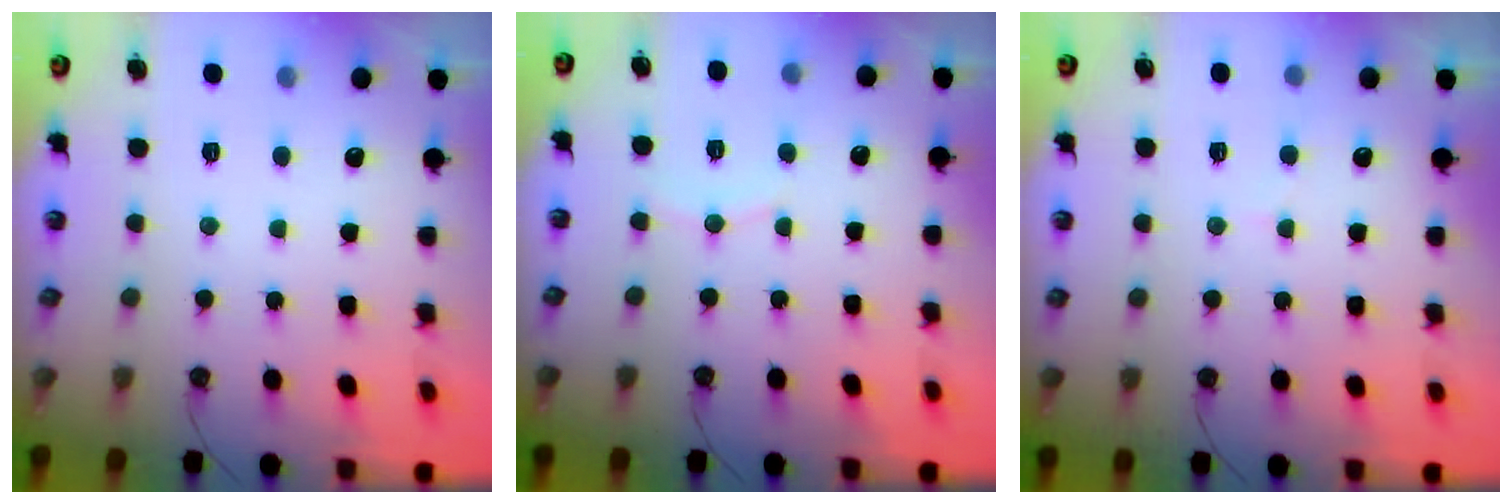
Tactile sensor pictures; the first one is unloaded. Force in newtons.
{"total": 5.4, "press": 5.4, "slide": 0.7}
{"total": 5.4, "press": 5.4, "slide": 0.5}